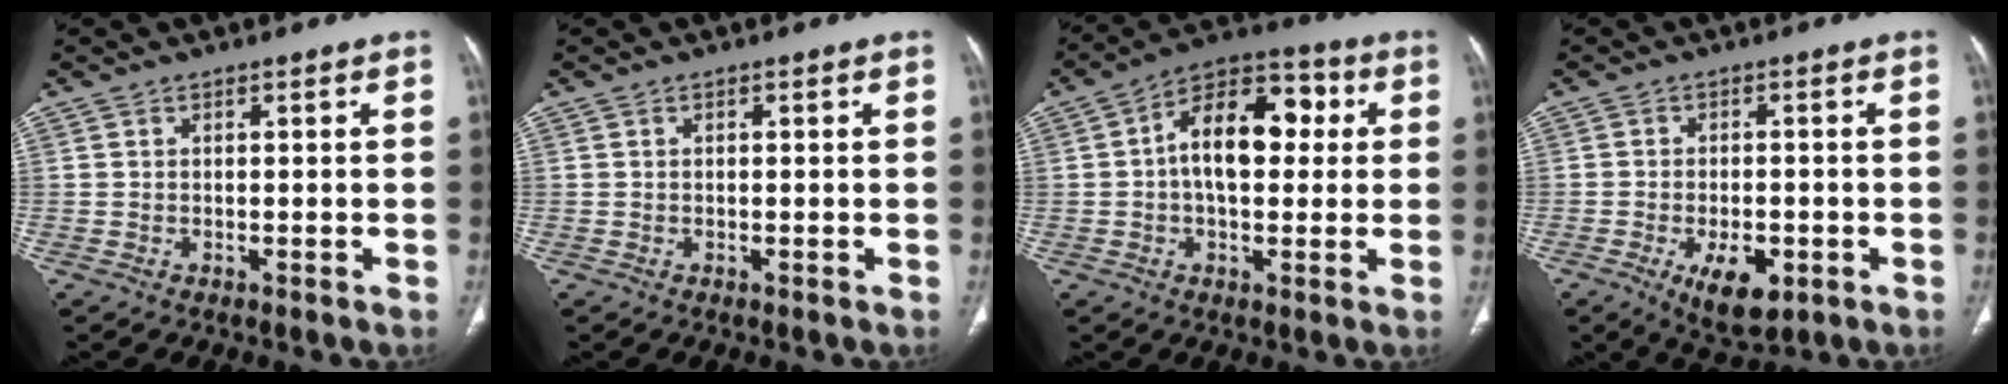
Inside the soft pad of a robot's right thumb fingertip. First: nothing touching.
{"total": 0.0}
{"total": 14.5, "force": [1.7, 8.5, 11.6], "torque": [-0.160, 0.034, 0.017]}
{"total": 8.5, "force": [-3.3, 4.2, 6.6], "torque": [-0.096, 0.000, -0.041]}